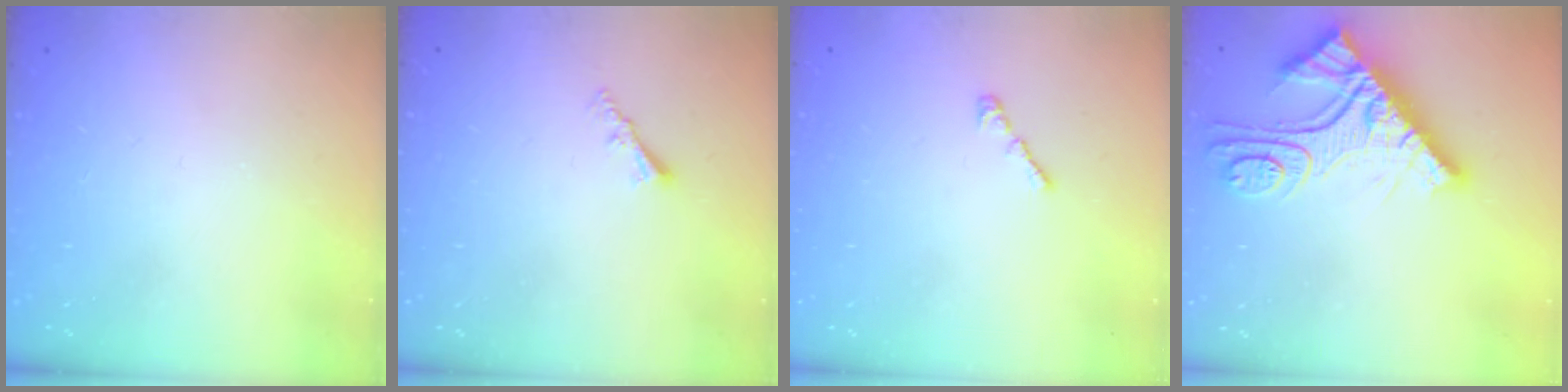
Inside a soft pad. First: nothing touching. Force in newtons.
{"total": 2.0, "press": 2.0, "slide": 0.3}
{"total": 2.2, "press": 2.1, "slide": 0.6}
{"total": 17.4, "press": 17.3, "slide": 1.8}